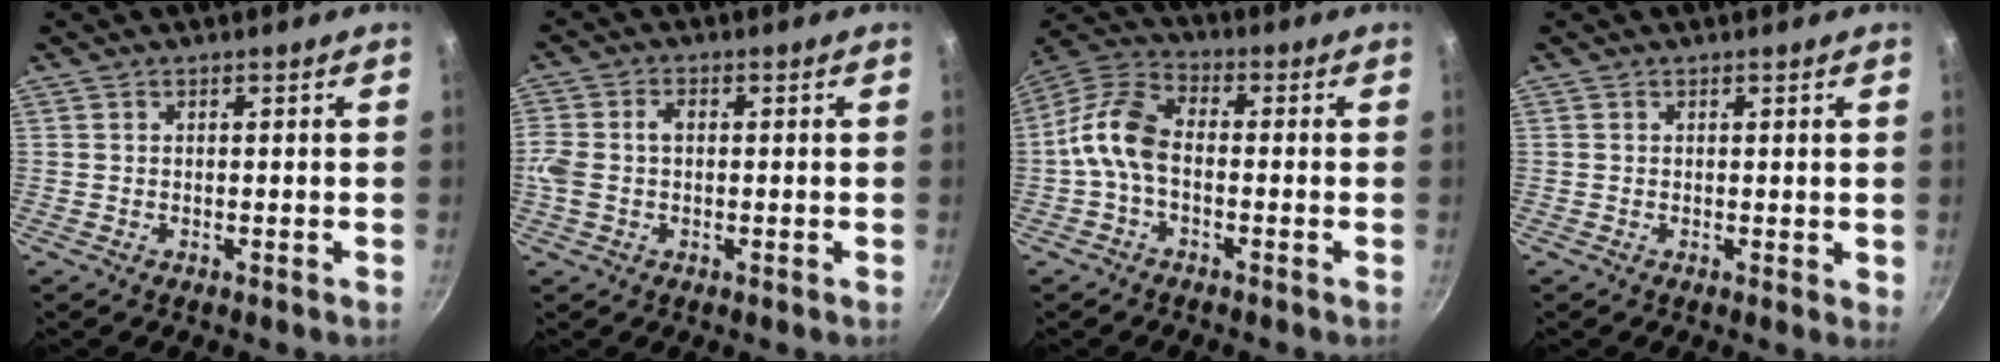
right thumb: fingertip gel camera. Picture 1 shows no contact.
{"total": 5.2, "force": [-0.2, 3.5, 3.9], "torque": [-0.081, 0.012, -0.012]}
{"total": 9.2, "force": [-1.9, 5.4, 7.2], "torque": [-0.143, 0.040, -0.055]}
{"total": 1.1, "force": [0.3, 0.4, 1.0], "torque": [-0.011, -0.003, 0.003]}